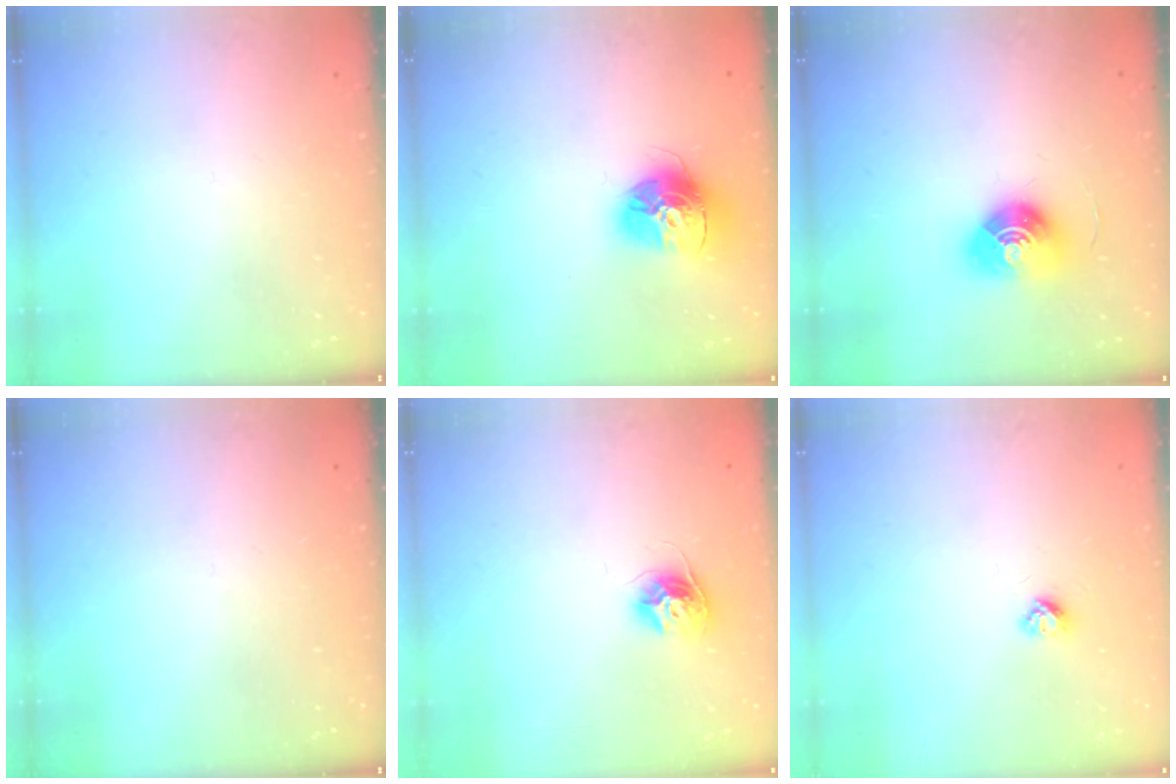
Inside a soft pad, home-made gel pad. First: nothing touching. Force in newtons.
{"total": 15.3, "press": 15.2, "slide": 1.4}
{"total": 10.0, "press": 10.0, "slide": 0.4}
{"total": 0.0}
{"total": 10.0, "press": 10.0, "slide": 0.6}
{"total": 3.1, "press": 3.0, "slide": 0.4}